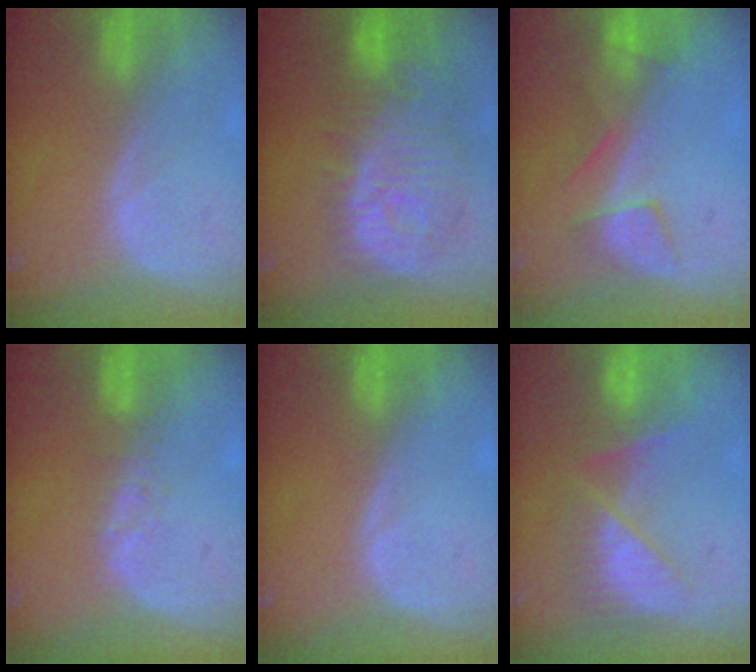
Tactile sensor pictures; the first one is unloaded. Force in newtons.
{"total": 12.1, "press": 11.0, "slide": 5.0}
{"total": 4.7, "press": 4.6, "slide": 1.2}
{"total": 1.4, "press": 1.4, "slide": 0.2}
{"total": 0.0}
{"total": 8.1, "press": 7.1, "slide": 4.0}